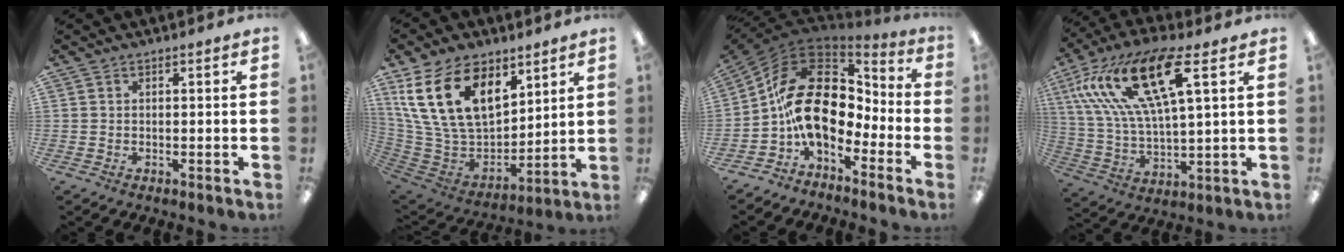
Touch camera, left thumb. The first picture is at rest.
{"total": 22.4, "force": [11.1, 13.5, 14.0], "torque": [-0.305, -0.041, 0.201]}
{"total": 17.1, "force": [0.5, 11.1, 13.0], "torque": [-0.265, 0.010, 0.012]}
{"total": 19.9, "force": [10.0, 6.7, 15.9], "torque": [-0.334, -0.025, 0.161]}